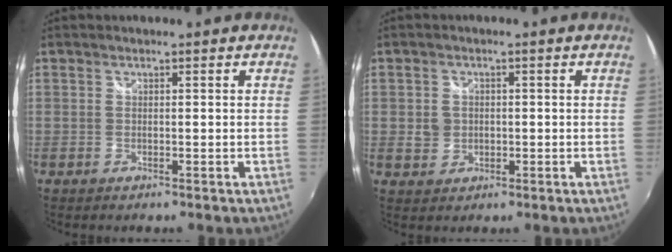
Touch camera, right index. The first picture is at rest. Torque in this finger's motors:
{"motor_torque": [0.28, 0.09, 0.00, 0.00]}